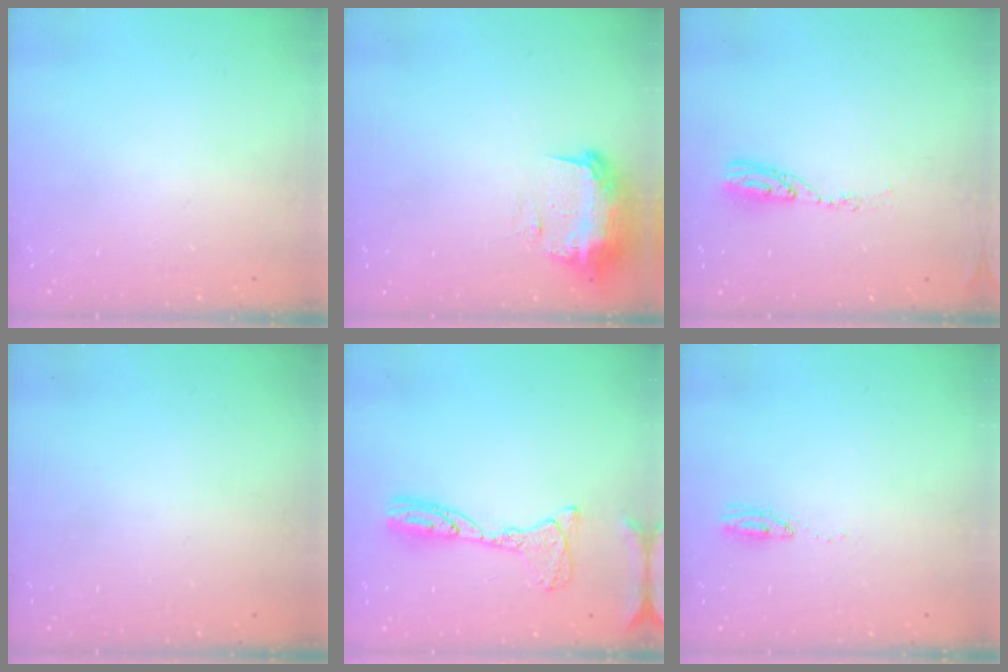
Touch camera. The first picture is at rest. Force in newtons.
{"total": 11.4, "press": 11.4, "slide": 1.1}
{"total": 6.8, "press": 6.8, "slide": 0.6}
{"total": 0.0}
{"total": 13.7, "press": 13.7, "slide": 1.3}
{"total": 3.6, "press": 3.4, "slide": 1.3}